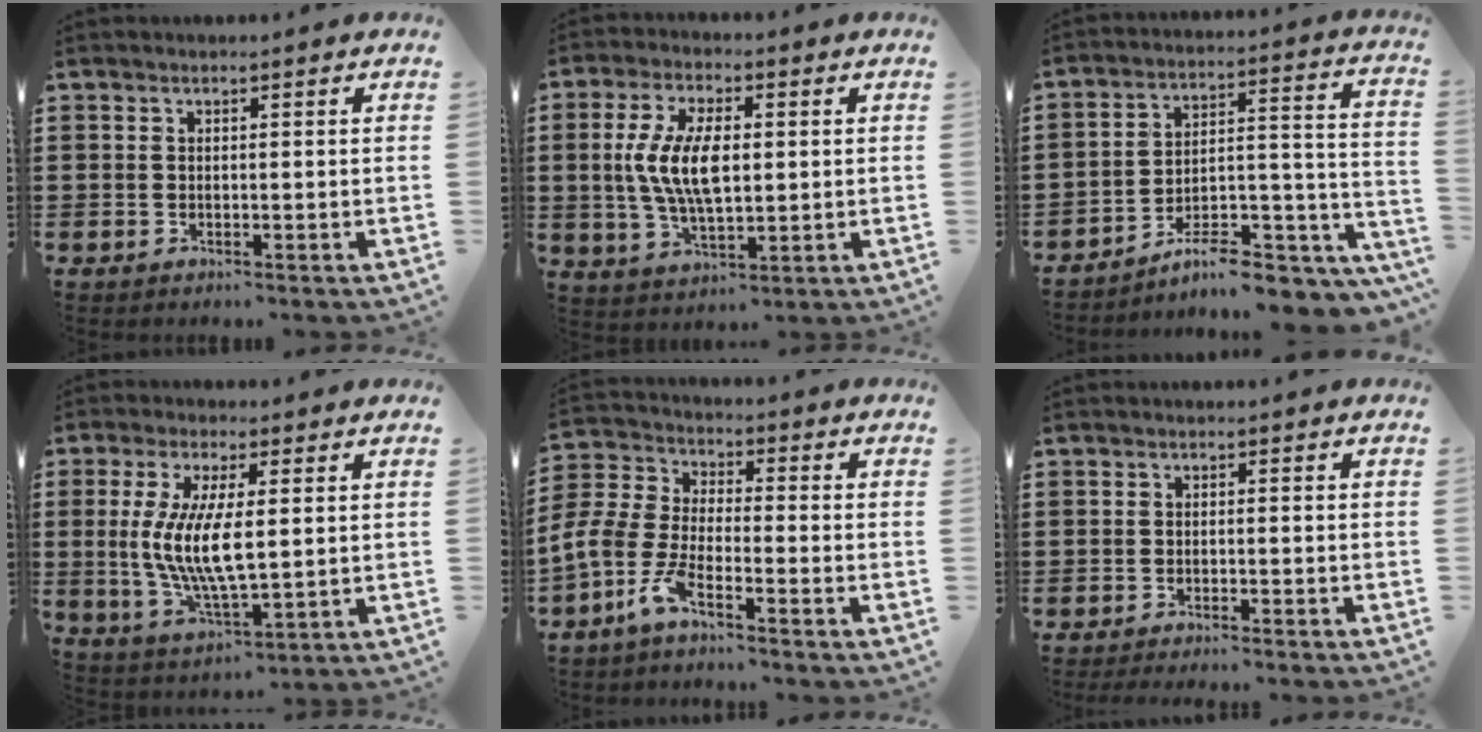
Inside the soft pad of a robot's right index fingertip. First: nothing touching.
{"total": 9.6, "force": [0.5, 4.3, 8.6], "torque": [-0.186, 0.002, 0.003]}
{"total": 8.7, "force": [-7.0, 2.5, 4.4], "torque": [-0.056, 0.015, -0.128]}
{"total": 9.1, "force": [0.7, 3.0, 8.5], "torque": [-0.182, -0.003, 0.009]}
{"total": 7.4, "force": [-5.3, 2.2, 4.6], "torque": [-0.141, -0.019, -0.114]}
{"total": 1.7, "force": [-1.6, -0.4, 0.3], "torque": [-0.005, 0.000, -0.031]}